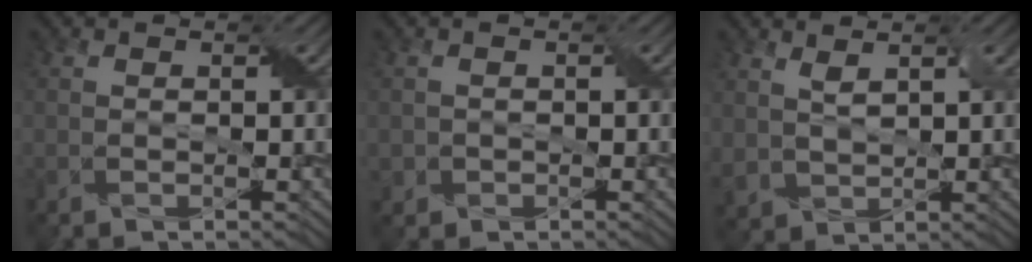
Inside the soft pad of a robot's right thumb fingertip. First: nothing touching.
{"total": 1.2, "force": [-0.4, 1.0, -0.4], "torque": [-0.002, -0.004, -0.006]}
{"total": 3.9, "force": [1.7, 2.2, 2.7], "torque": [-0.071, -0.001, 0.040]}